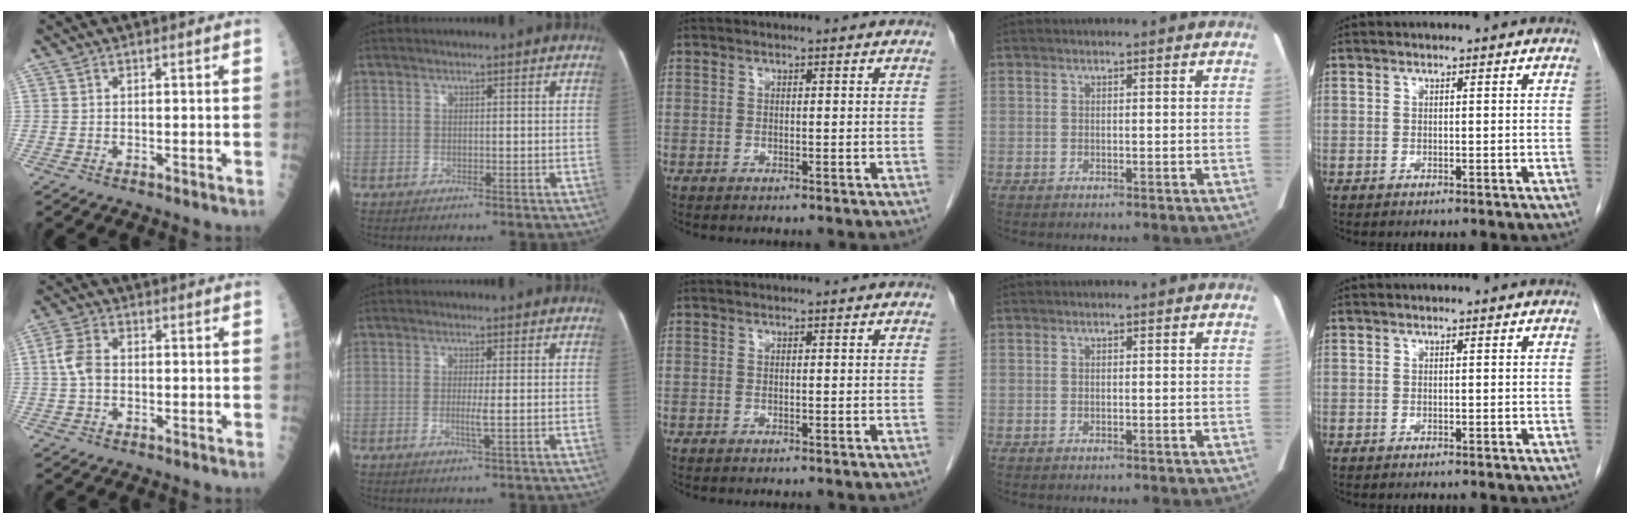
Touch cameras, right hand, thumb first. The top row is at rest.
{"thumb": {"total": 5.4, "force": [-0.1, 3.6, 4.1], "torque": [-0.085, 0.014, -0.008]}, "index": {"total": 2.0, "force": [-0.3, -0.4, 1.9], "torque": [-0.040, -0.004, -0.007]}}